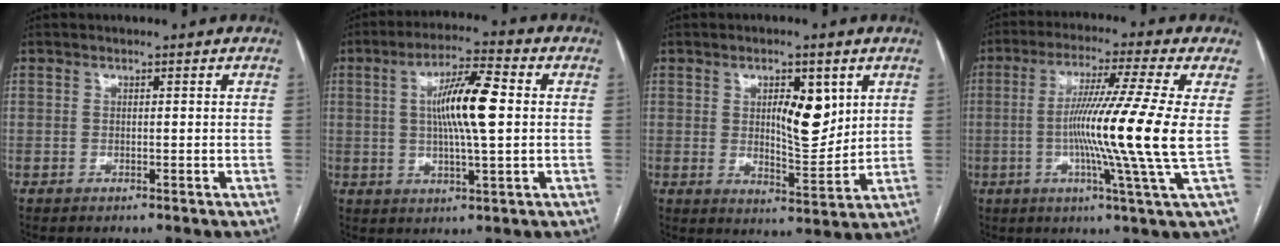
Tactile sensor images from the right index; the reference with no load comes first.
{"total": 10.6, "force": [1.2, 1.3, 10.4], "torque": [-0.190, 0.010, 0.019]}
{"total": 7.8, "force": [2.6, 2.9, 6.8], "torque": [-0.104, -0.005, 0.044]}
{"total": 14.7, "force": [-0.5, -2.8, 14.4], "torque": [-0.253, -0.019, -0.019]}